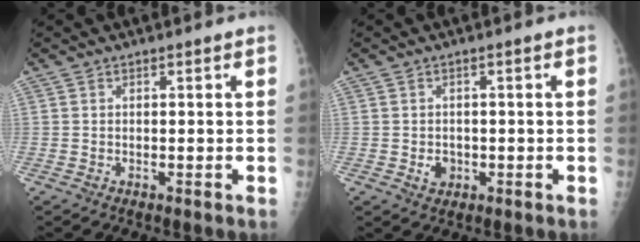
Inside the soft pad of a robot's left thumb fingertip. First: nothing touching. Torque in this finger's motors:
{"motor_torque": [-0.31, 0.51, 0.33, 0.05, -0.02]}